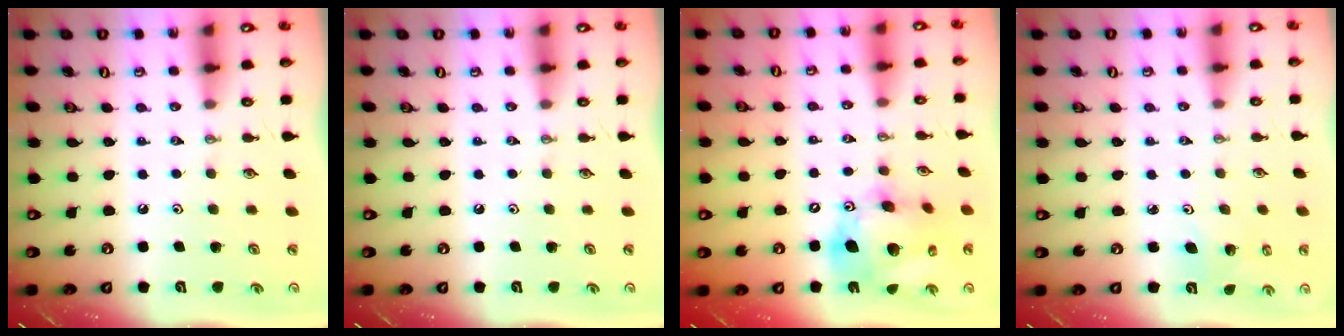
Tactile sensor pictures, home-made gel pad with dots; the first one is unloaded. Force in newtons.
{"total": 0.0}
{"total": 19.3, "press": 19.0, "slide": 3.2}
{"total": 4.0, "press": 3.4, "slide": 2.0}